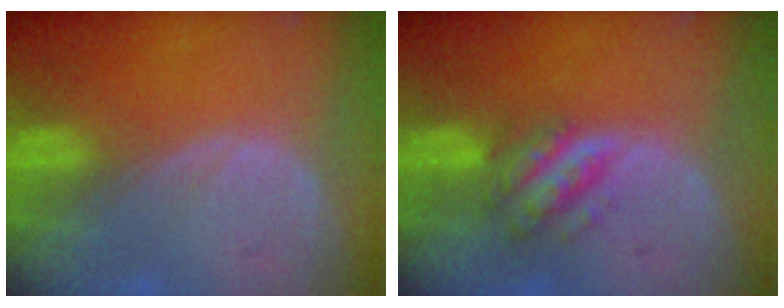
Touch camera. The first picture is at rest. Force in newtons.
{"total": 5.6, "press": 5.2, "slide": 2.1}